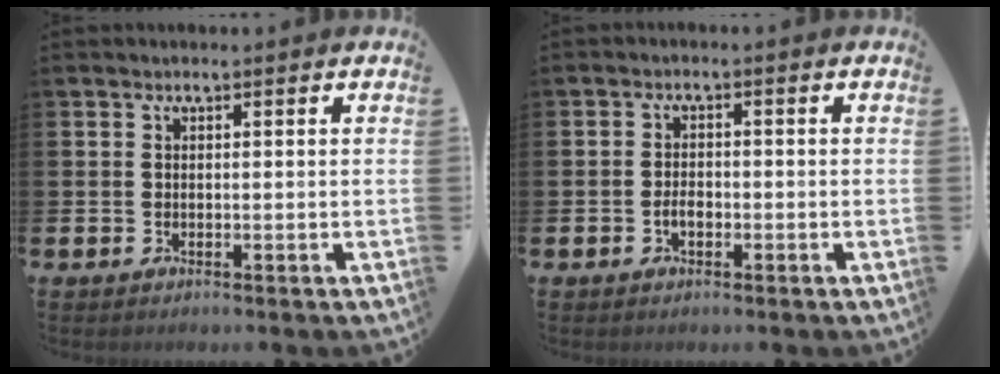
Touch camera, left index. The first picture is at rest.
{"total": 2.0, "force": [-0.7, 1.1, 1.5], "torque": [-0.025, 0.002, -0.014]}